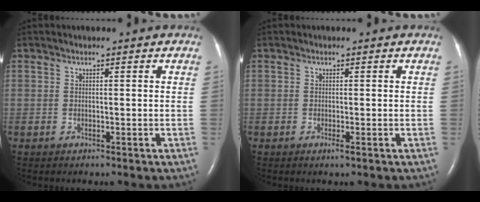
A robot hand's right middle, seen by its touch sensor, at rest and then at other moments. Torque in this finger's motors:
{"motor_torque": [-0.05, 0.05, -0.09, -0.06]}